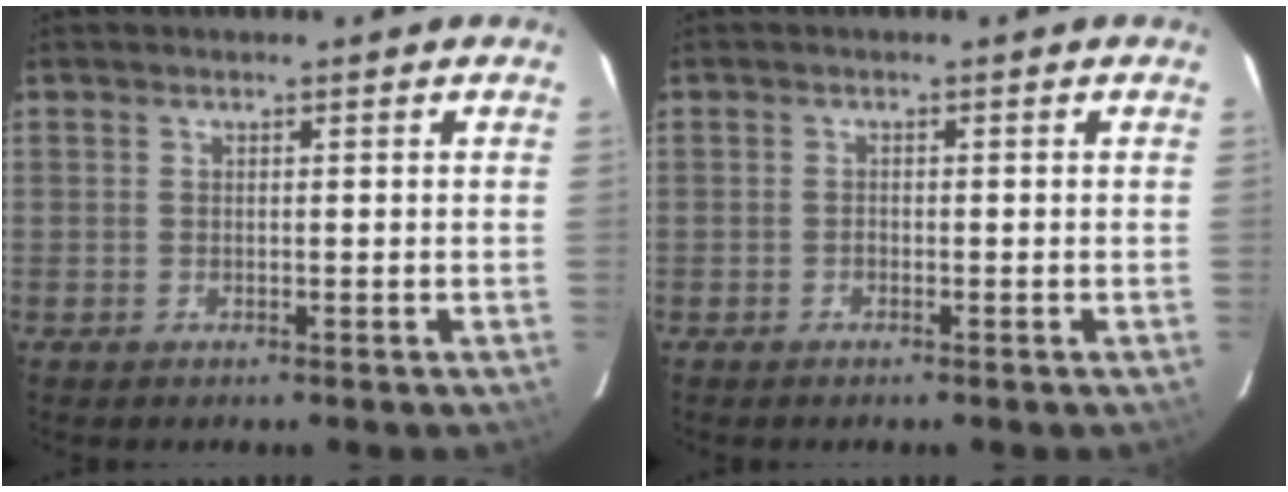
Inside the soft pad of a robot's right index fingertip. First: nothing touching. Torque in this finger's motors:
{"motor_torque": [0.10, 0.05, -0.03, -0.02]}